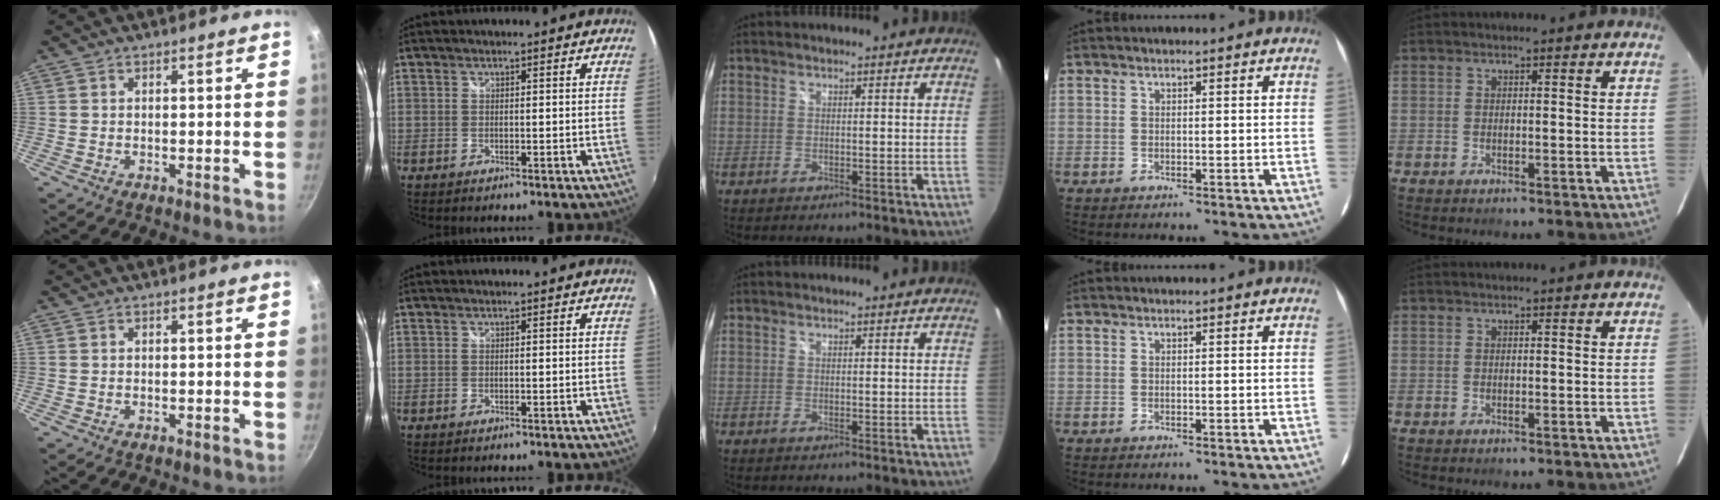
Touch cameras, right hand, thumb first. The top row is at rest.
{}